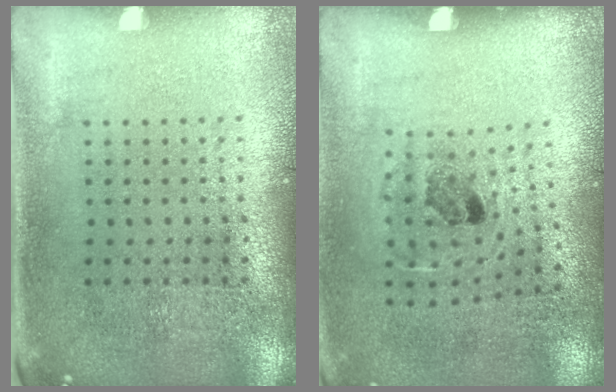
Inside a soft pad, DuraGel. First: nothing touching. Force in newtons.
{"total": 1.1, "press": 0.8, "slide": 0.7}